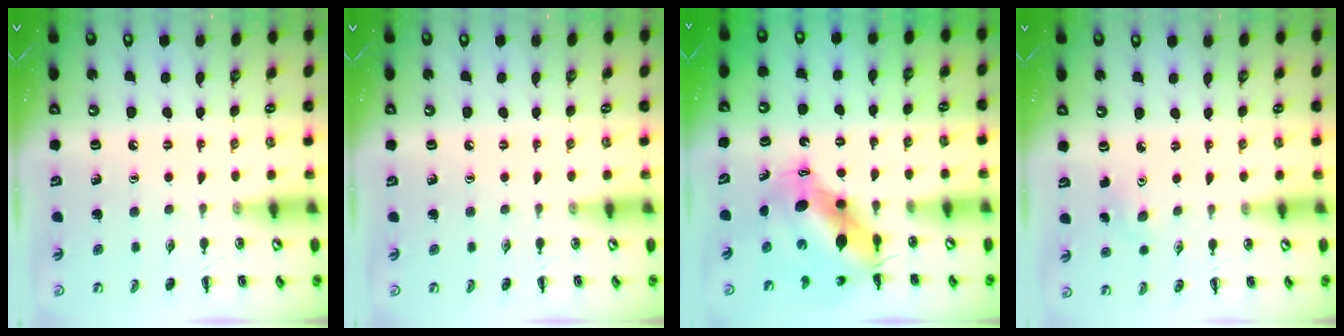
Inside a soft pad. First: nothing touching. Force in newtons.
{"total": 0.0}
{"total": 9.8, "press": 9.5, "slide": 2.5}
{"total": 2.9, "press": 2.8, "slide": 0.8}